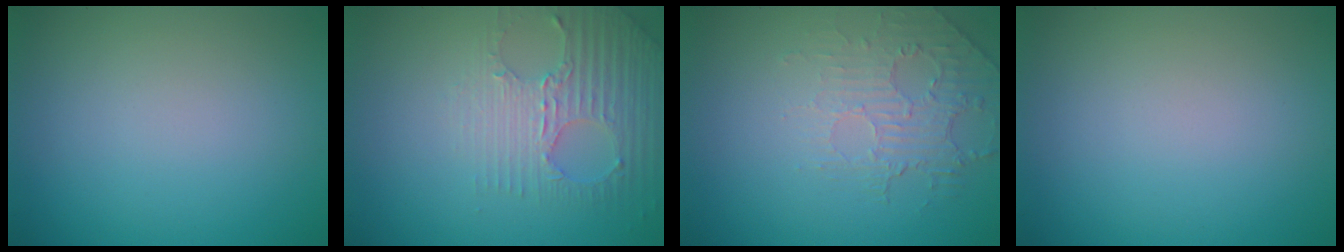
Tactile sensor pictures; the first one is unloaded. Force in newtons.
{"total": 2.8, "press": 2.7, "slide": 0.9}
{"total": 2.1, "press": 1.2, "slide": 1.7}
{"total": 0.0}